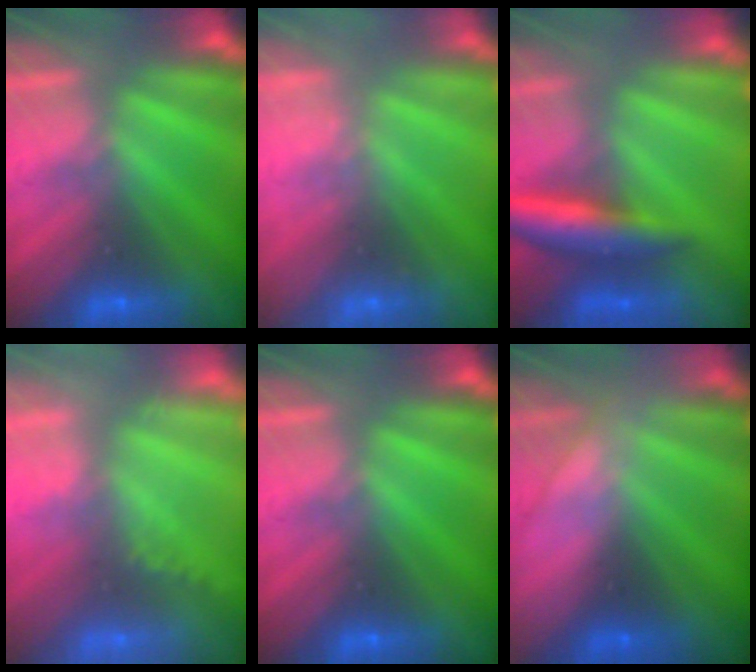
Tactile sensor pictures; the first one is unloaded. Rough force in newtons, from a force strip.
{"total": 2.3}
{"total": 7.3}
{"total": 1.7}
{"total": 0.0}
{"total": 3.0}